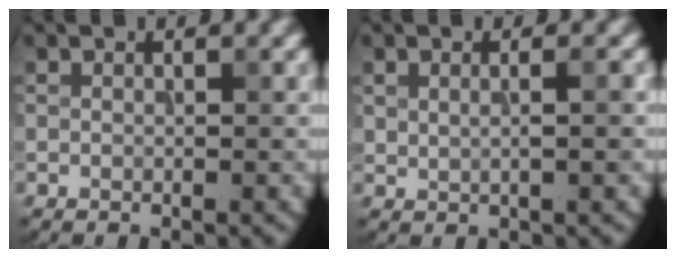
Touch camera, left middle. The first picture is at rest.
{"total": 1.5, "force": [0.2, 0.3, 1.5], "torque": [-0.034, 0.000, 0.009]}